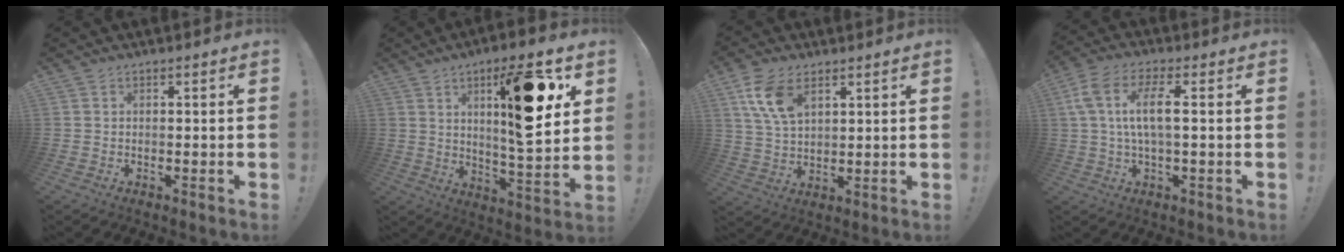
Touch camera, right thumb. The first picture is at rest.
{"total": 18.5, "force": [7.8, 4.4, 16.2], "torque": [-0.236, -0.034, 0.107]}
{"total": 10.6, "force": [5.4, 5.9, 7.0], "torque": [-0.144, -0.011, 0.101]}
{"total": 10.4, "force": [1.1, 3.7, 9.7], "torque": [-0.198, 0.004, 0.018]}